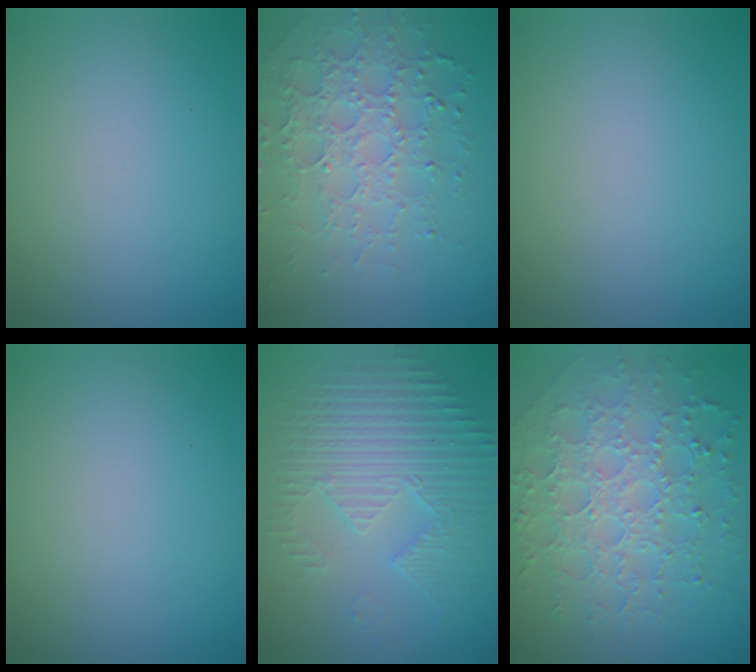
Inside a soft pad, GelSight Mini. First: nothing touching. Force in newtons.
{"total": 4.9, "press": 4.2, "slide": 2.4}
{"total": 0.0}
{"total": 0.0}
{"total": 5.4, "press": 3.7, "slide": 3.9}
{"total": 7.2, "press": 5.1, "slide": 5.1}